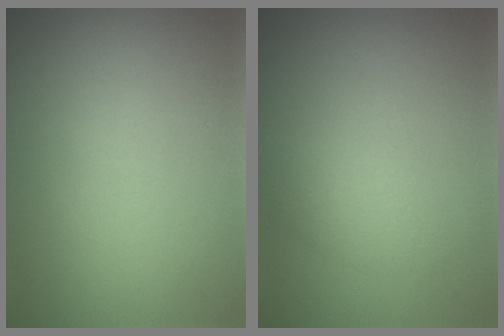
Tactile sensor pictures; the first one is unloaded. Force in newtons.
{"total": 2.1, "press": 2.1, "slide": 0.1}